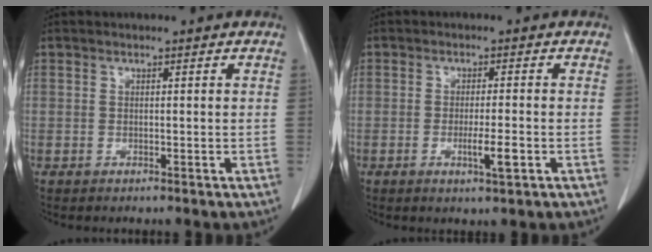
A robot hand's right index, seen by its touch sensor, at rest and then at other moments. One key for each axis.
{"total": 3.8, "fx": -1.3, "fy": 0.2, "fz": 3.5, "tx": -0.060, "ty": -0.005, "tz": -0.019}